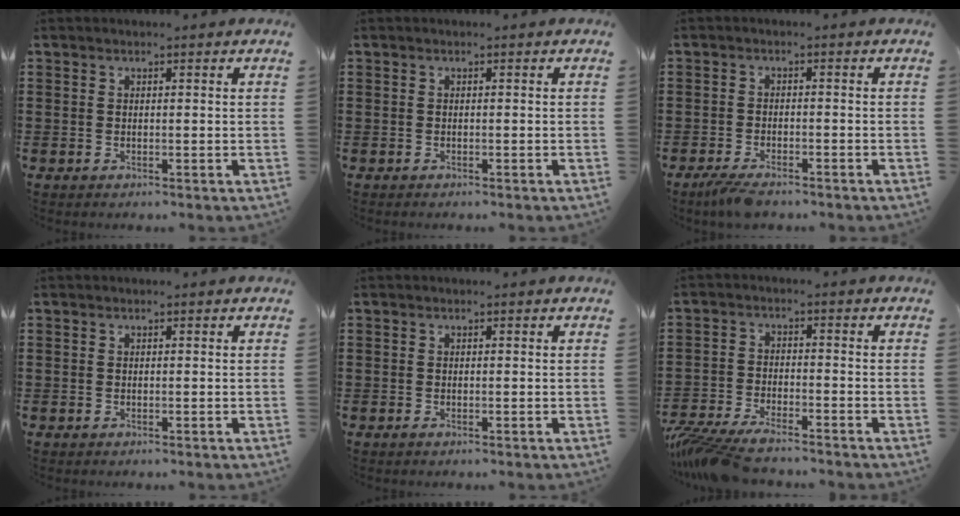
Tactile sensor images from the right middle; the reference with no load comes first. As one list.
[{"total": 0.0}, {"total": 2.8, "force": [-2.4, 0.5, 1.3], "torque": [-0.044, -0.006, -0.054]}, {"total": 0.0}, {"total": 0.0}, {"total": 5.5, "force": [-5.1, 0.6, 2.0], "torque": [-0.059, -0.010, -0.104]}]